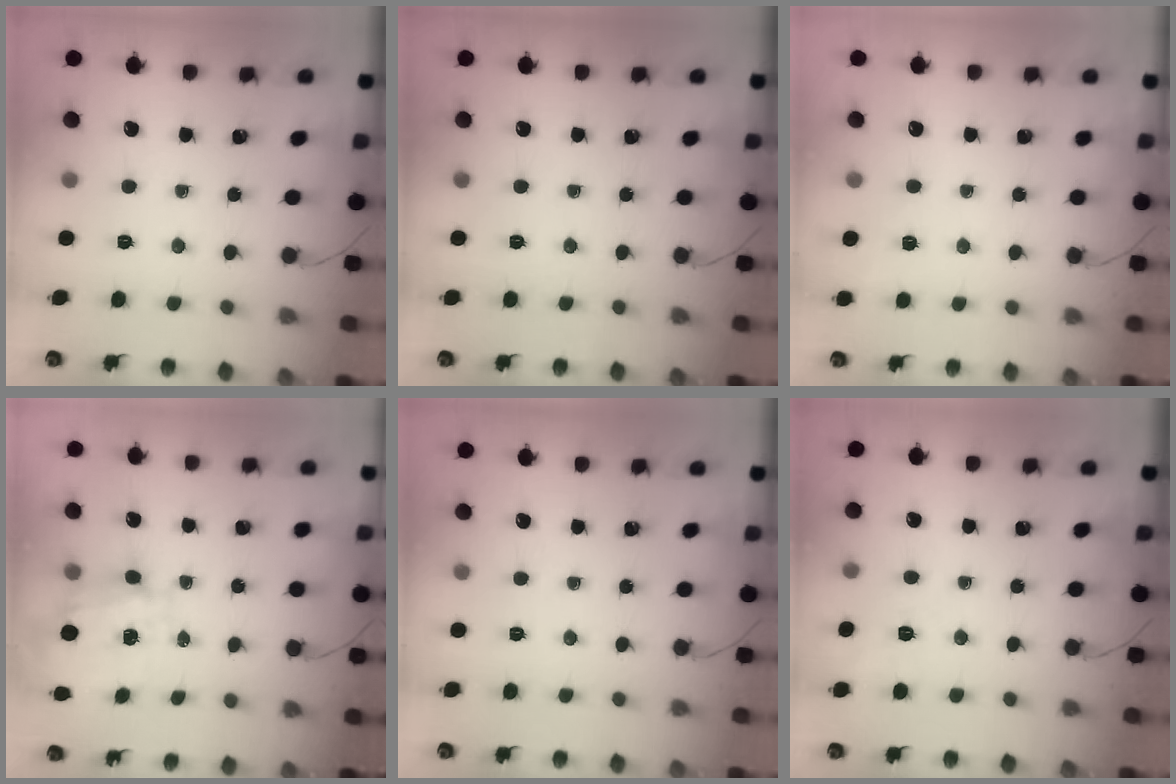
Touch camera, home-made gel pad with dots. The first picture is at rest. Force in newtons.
{"total": 0.0}
{"total": 6.1, "press": 5.9, "slide": 1.6}
{"total": 3.5, "press": 3.3, "slide": 1.0}
{"total": 0.0}
{"total": 1.9, "press": 0.8, "slide": 1.7}